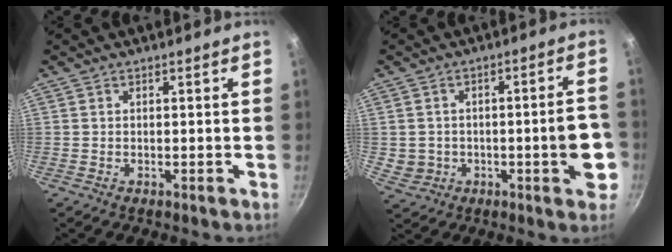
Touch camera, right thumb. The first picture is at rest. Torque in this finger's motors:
{"motor_torque": [2.62, 2.39, 1.50, -0.22, 0.46]}